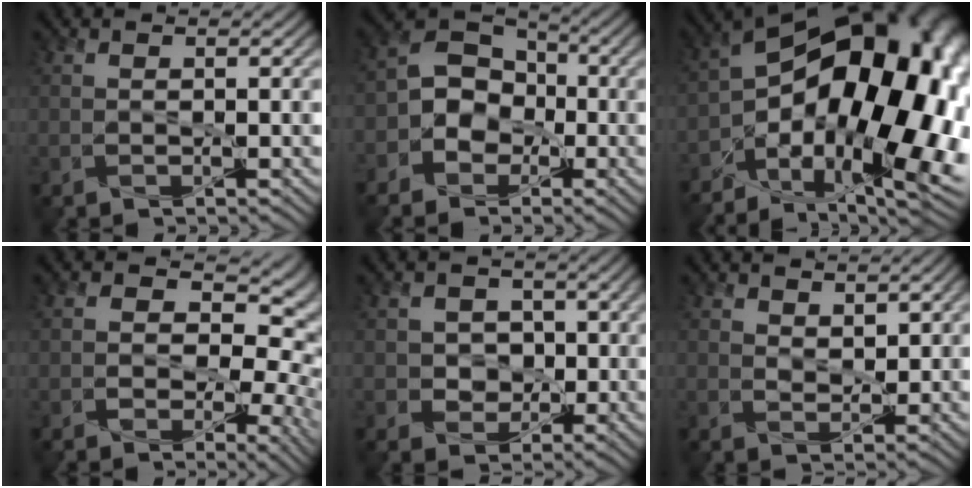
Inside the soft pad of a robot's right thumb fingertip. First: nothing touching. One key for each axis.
{"total": 7.3, "fx": -2.6, "fy": 5.7, "fz": 3.7, "tx": -0.061, "ty": 0.000, "tz": -0.068}
{"total": 20.9, "fx": -4.1, "fy": 11.9, "fz": 16.7, "tx": -0.236, "ty": -0.034, "tz": -0.035}
{"total": 11.9, "fx": -0.5, "fy": 8.8, "fz": 7.9, "tx": -0.103, "ty": -0.004, "tz": -0.019}
{"total": 4.6, "fx": 0.2, "fy": 4.1, "fz": 2.0, "tx": -0.045, "ty": 0.003, "tz": 0.001}
{"total": 2.8, "fx": 1.8, "fy": 1.5, "fz": 1.5, "tx": -0.037, "ty": -0.005, "tz": 0.028}